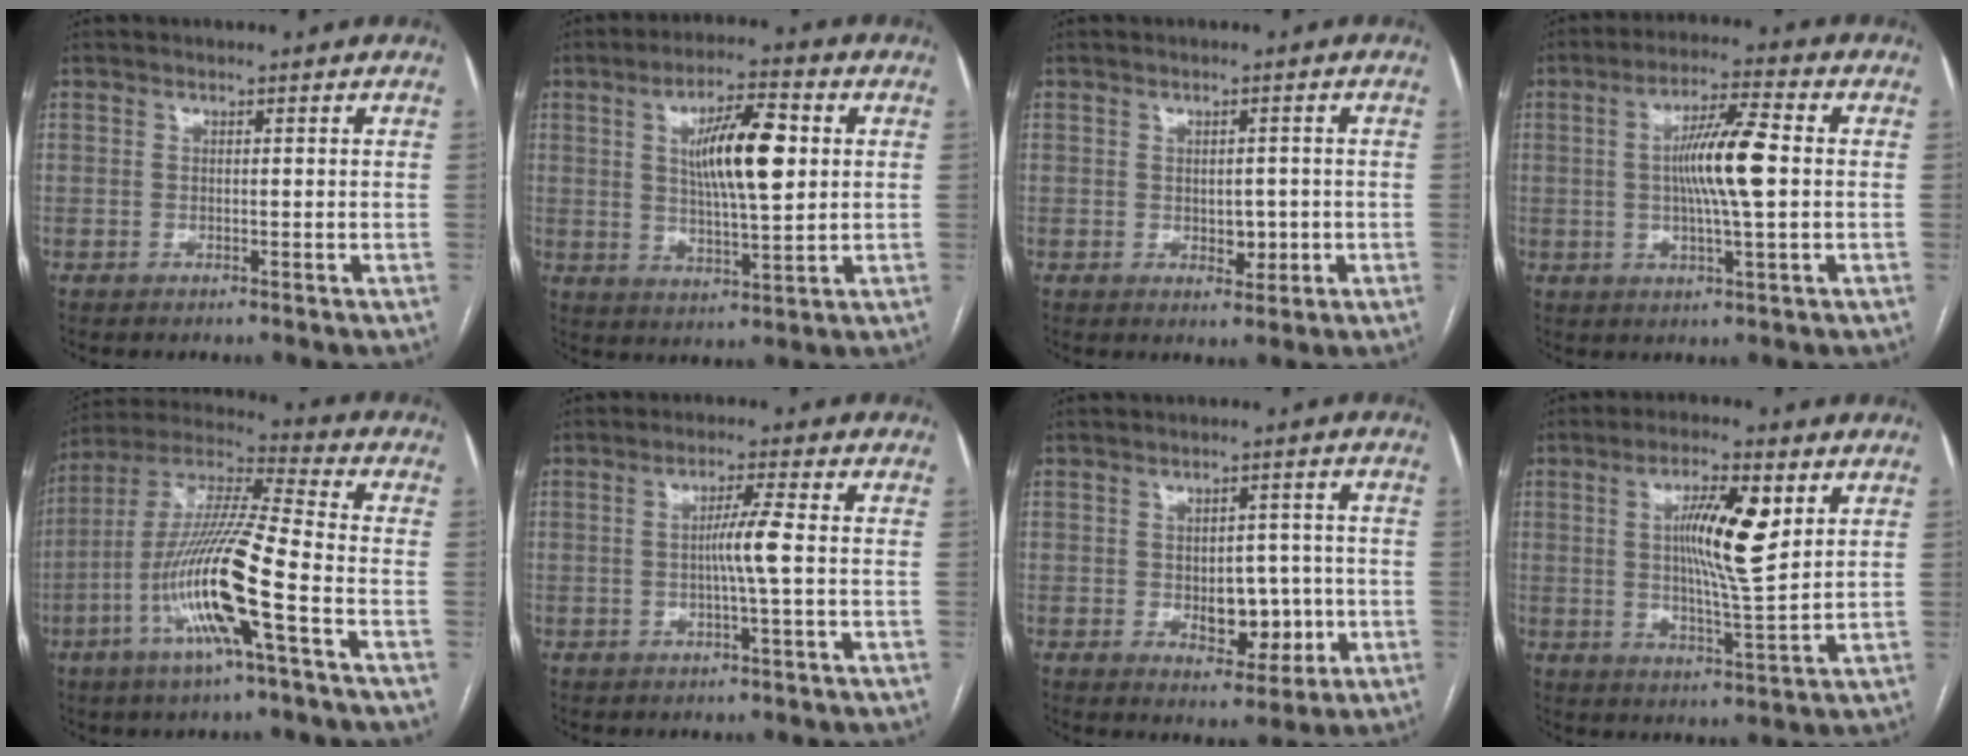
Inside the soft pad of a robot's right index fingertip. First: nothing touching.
{"total": 11.2, "force": [2.4, 2.4, 10.7], "torque": [-0.186, 0.008, 0.040]}
{"total": 3.0, "force": [-0.6, 1.8, 2.4], "torque": [-0.029, 0.000, -0.001]}
{"total": 9.7, "force": [0.3, 0.8, 9.6], "torque": [-0.176, 0.007, 0.001]}
{"total": 16.8, "force": [-5.8, 0.3, 15.7], "torque": [-0.315, -0.004, -0.115]}
{"total": 4.3, "force": [-0.5, -0.7, 4.3], "torque": [-0.077, 0.005, -0.008]}
{"total": 7.2, "force": [-1.4, 4.1, 5.7], "torque": [-0.068, 0.008, -0.008]}
{"total": 10.4, "force": [3.0, 1.3, 9.9], "torque": [-0.171, 0.000, 0.050]}